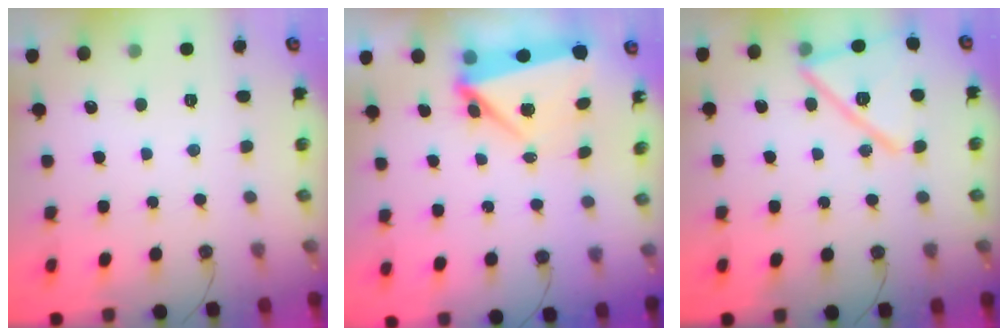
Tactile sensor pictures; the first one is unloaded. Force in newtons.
{"total": 7.5, "press": 6.5, "slide": 3.7}
{"total": 17.0, "press": 17.0, "slide": 0.5}